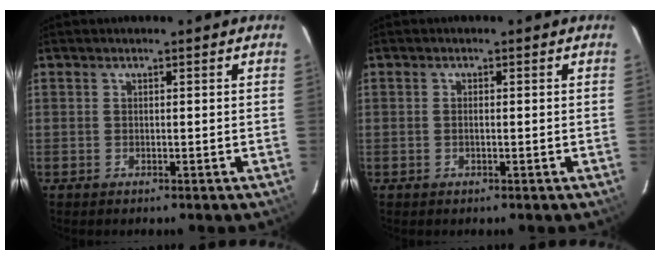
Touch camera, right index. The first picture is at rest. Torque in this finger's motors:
{"motor_torque": [-0.20, 0.07, -0.08, 0.00]}